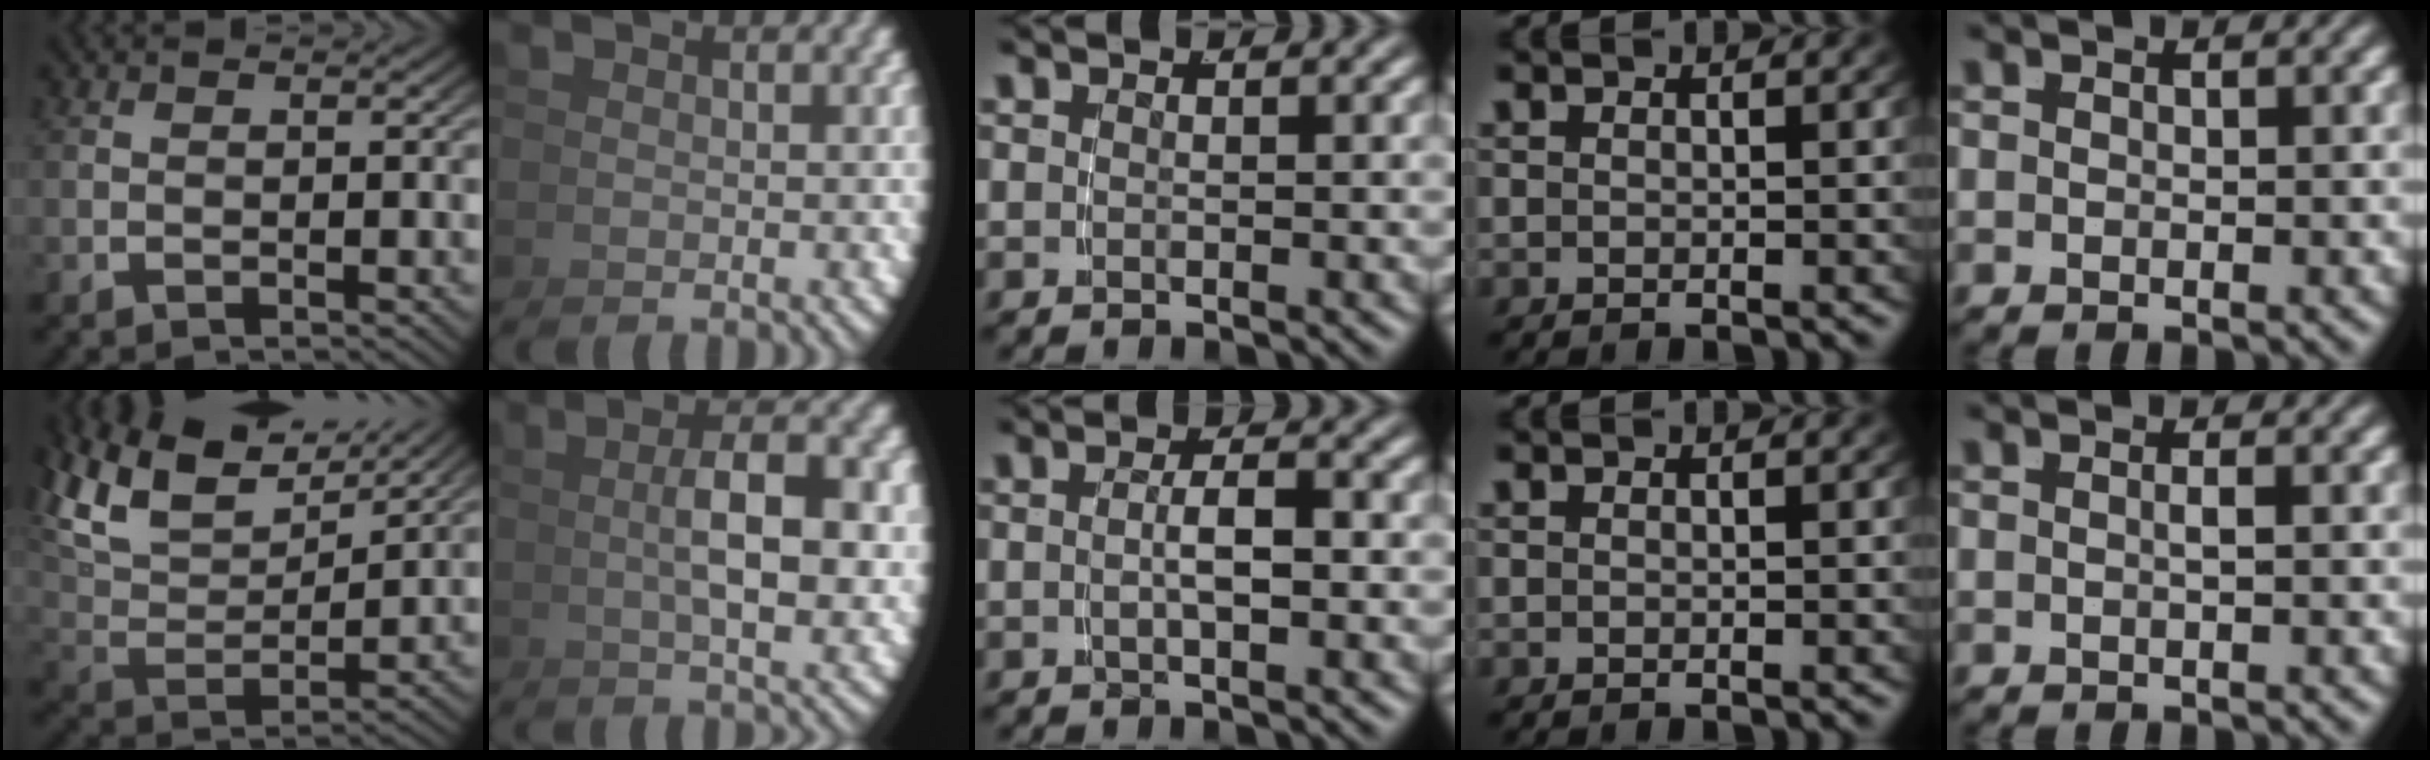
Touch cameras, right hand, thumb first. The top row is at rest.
{"thumb": {"total": 10.7, "force": [5.9, 5.9, 6.7], "torque": [-0.143, 0.006, 0.100]}, "index": {"total": 6.3, "force": [1.5, 1.9, 5.8], "torque": [-0.069, 0.018, 0.019]}, "middle": {"total": 2.1, "force": [-0.7, 0.0, 2.0], "torque": [-0.029, 0.002, -0.008]}, "little": {"total": 0.8, "force": [-0.4, -0.3, 0.6], "torque": [-0.012, -0.002, -0.005]}}